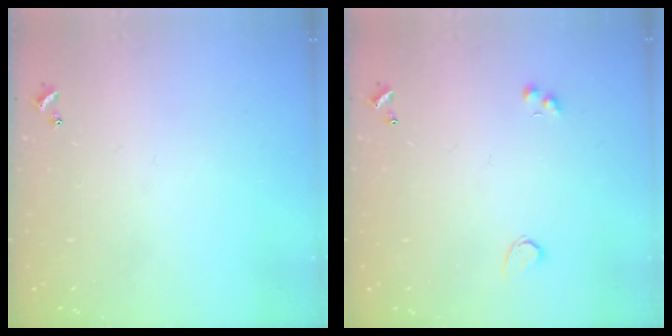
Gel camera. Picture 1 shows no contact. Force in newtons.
{"total": 1.9, "press": 1.5, "slide": 1.1}